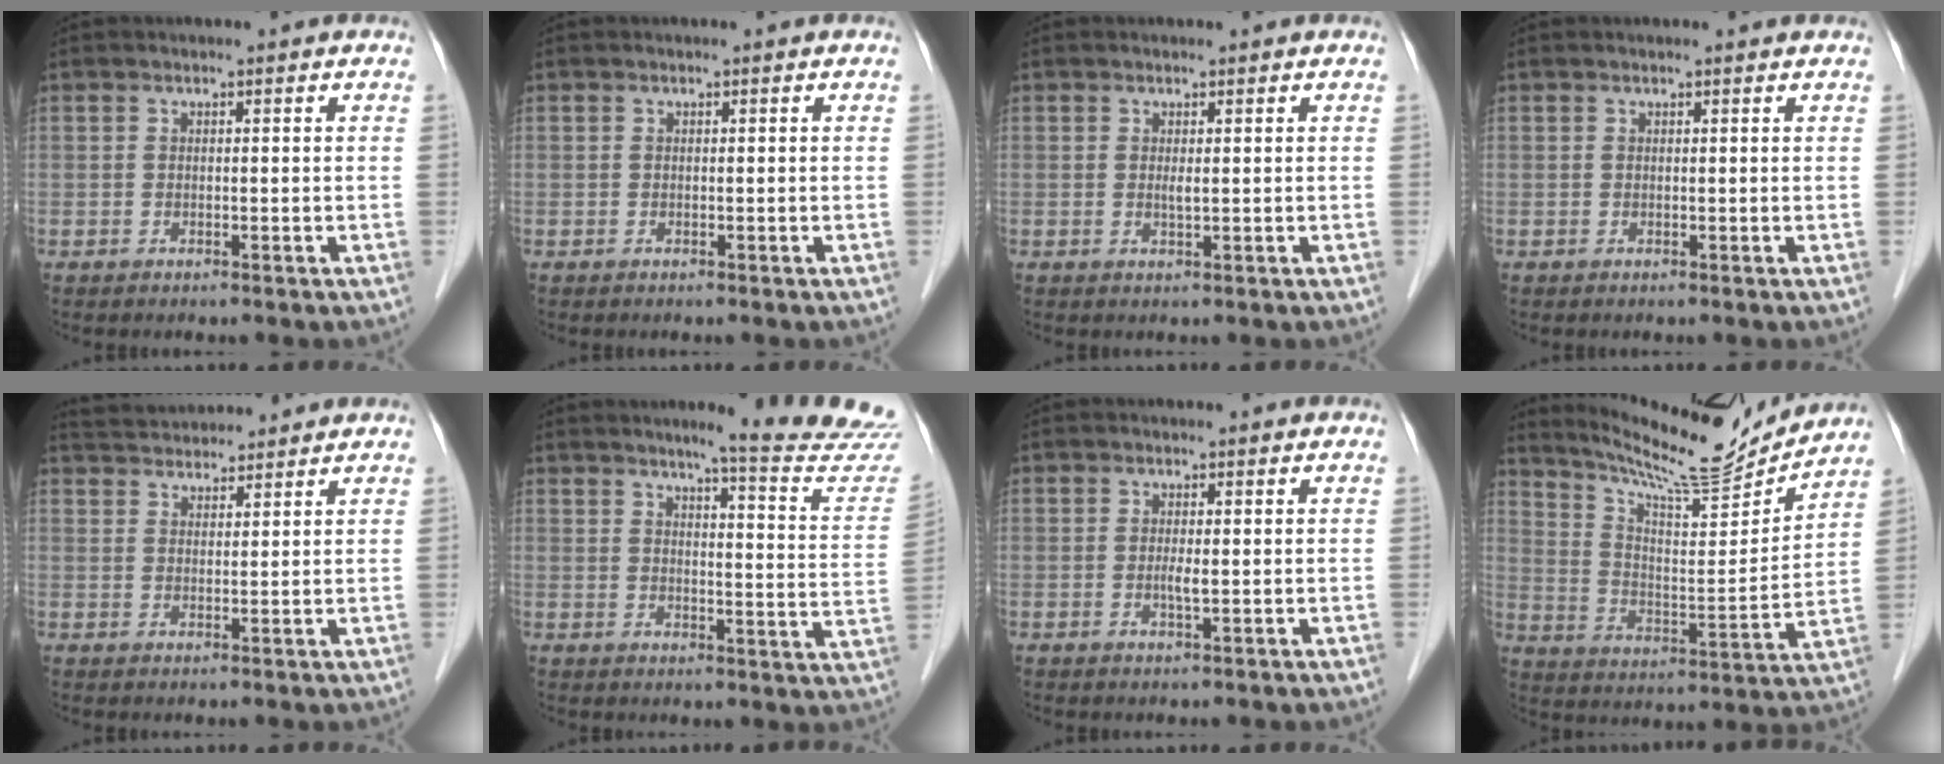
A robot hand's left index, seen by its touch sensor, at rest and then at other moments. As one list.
[{"total": 0.0}, {"total": 0.9, "force": [0.3, 0.1, 0.8], "torque": [-0.021, -0.002, 0.005]}, {"total": 1.0, "force": [0.9, 0.0, 0.2], "torque": [-0.011, 0.005, 0.012]}, {"total": 7.6, "force": [7.4, 1.3, 1.5], "torque": [-0.028, 0.033, 0.116]}, {"total": 16.4, "force": [15.4, -0.4, 5.6], "torque": [-0.063, -0.096, 0.167]}, {"total": 1.4, "force": [0.0, 0.1, 1.4], "torque": [-0.029, -0.002, -0.001]}, {"total": 15.8, "force": [15.1, 0.5, 4.6], "torque": [-0.089, -0.026, 0.239]}]